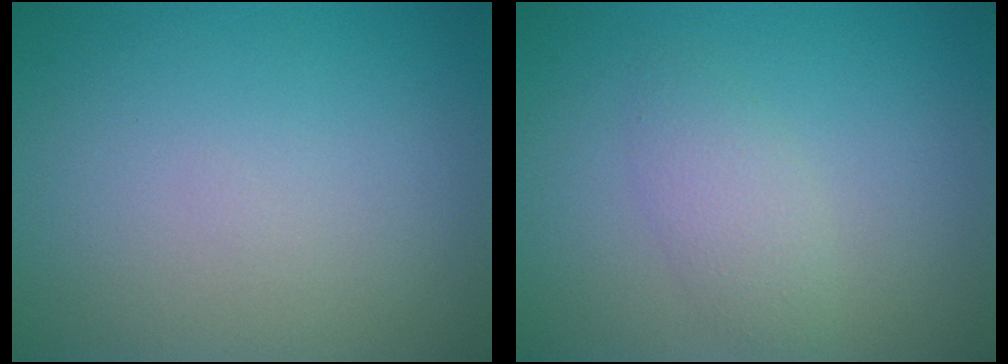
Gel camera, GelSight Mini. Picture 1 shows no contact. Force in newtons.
{"total": 2.1, "press": 2.1, "slide": 0.1}